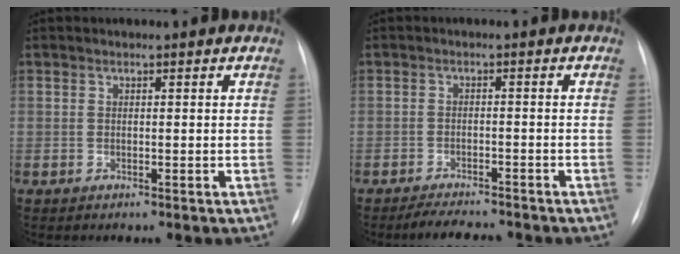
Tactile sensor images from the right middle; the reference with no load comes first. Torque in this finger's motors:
{"motor_torque": [0.04, -0.31, -0.01, -0.01]}